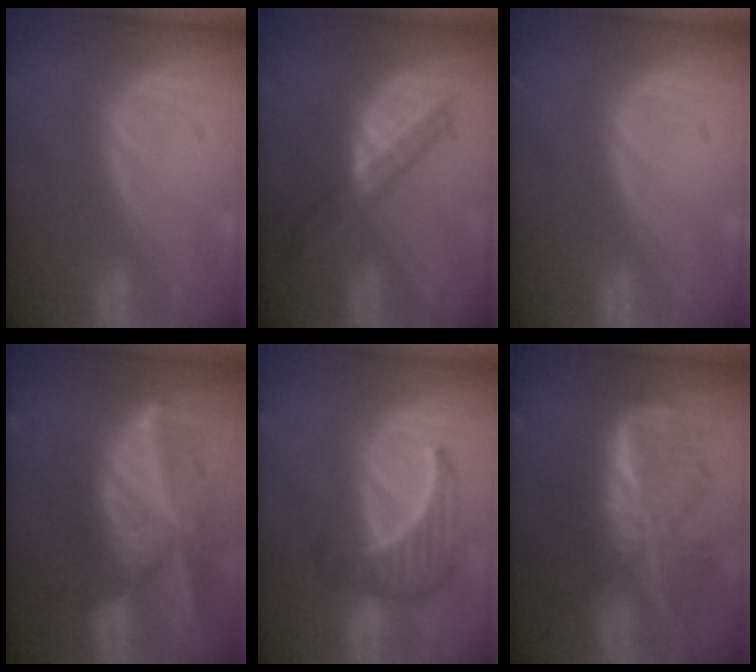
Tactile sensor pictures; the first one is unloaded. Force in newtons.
{"total": 5.8, "press": 5.2, "slide": 2.6}
{"total": 0.0}
{"total": 9.8, "press": 8.6, "slide": 4.7}
{"total": 6.2, "press": 6.0, "slide": 1.8}
{"total": 9.4, "press": 9.4, "slide": 0.5}